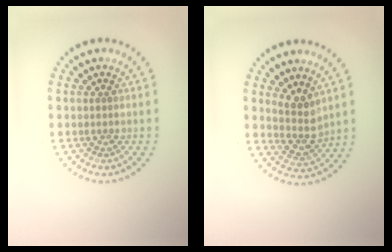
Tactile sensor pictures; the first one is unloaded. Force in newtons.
{"total": 2.7, "press": 2.1, "slide": 1.7}